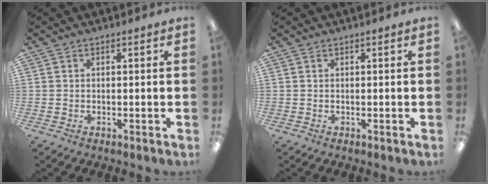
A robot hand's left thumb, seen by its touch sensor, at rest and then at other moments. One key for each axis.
{"total": 0.0}